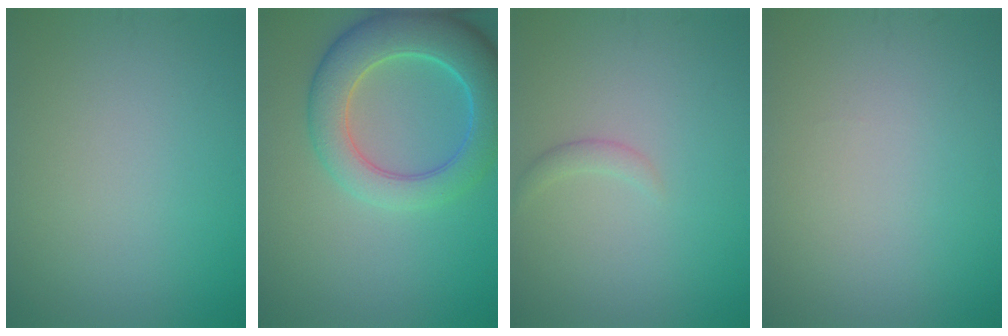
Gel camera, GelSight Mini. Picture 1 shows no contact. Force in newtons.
{"total": 7.8, "press": 7.8, "slide": 0.4}
{"total": 1.0, "press": 1.0, "slide": 0.1}
{"total": 0.0}